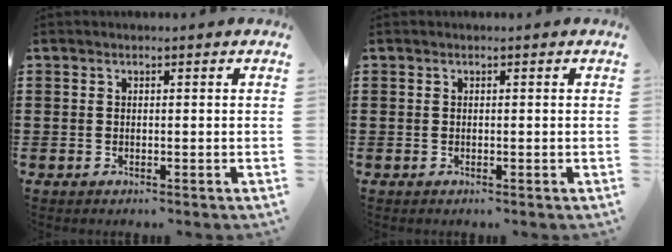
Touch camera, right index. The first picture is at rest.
{"total": 0.0}